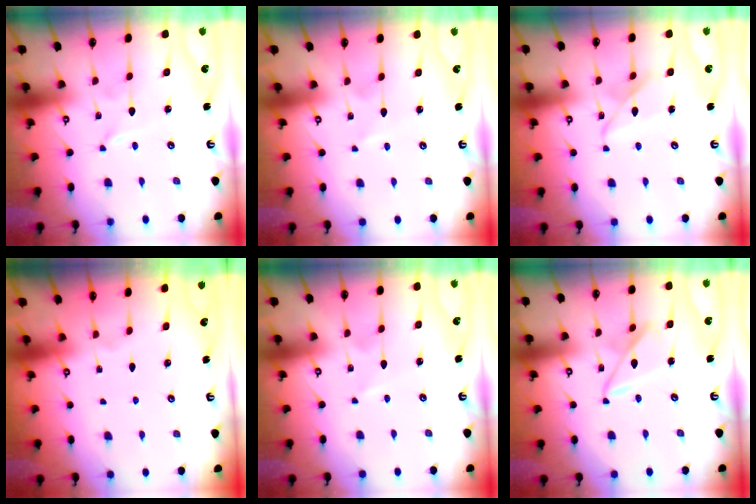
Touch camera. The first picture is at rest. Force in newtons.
{"total": 1.4, "press": 1.4, "slide": 0.2}
{"total": 8.8, "press": 8.8, "slide": 0.6}
{"total": 0.6, "press": 0.6, "slide": 0.1}
{"total": 1.4, "press": 1.4, "slide": 0.2}
{"total": 9.1, "press": 9.1, "slide": 0.5}